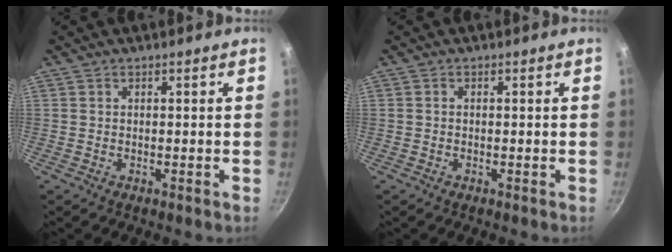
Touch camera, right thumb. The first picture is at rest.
{"total": 0.0}